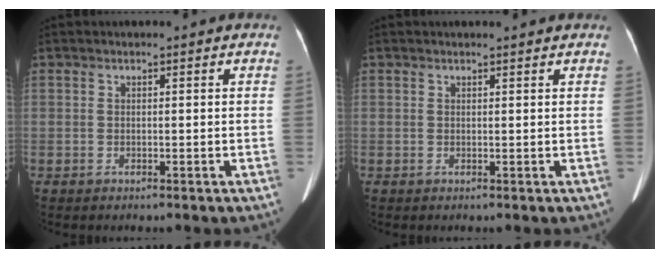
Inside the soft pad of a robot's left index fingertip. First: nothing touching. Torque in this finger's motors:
{"motor_torque": [-0.76, 0.56, -0.32, -0.04]}